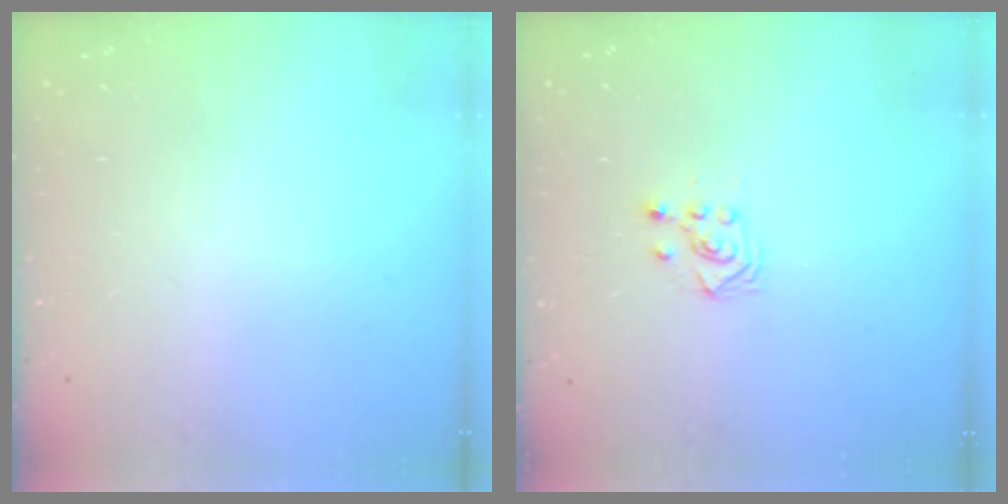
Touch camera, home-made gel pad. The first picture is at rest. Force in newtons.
{"total": 3.1, "press": 3.1, "slide": 0.8}